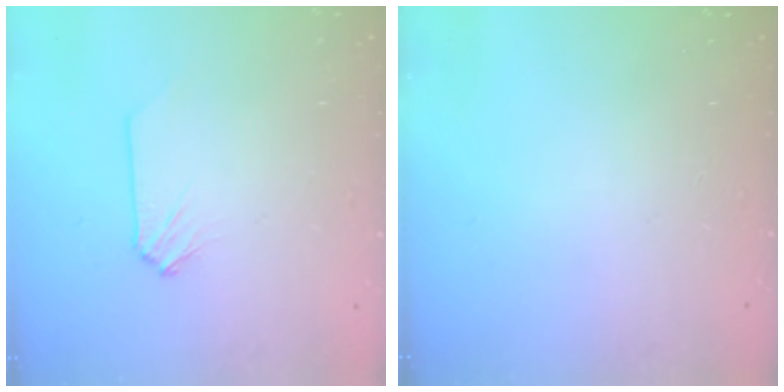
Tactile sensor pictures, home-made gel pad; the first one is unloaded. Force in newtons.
{"total": 0.0}